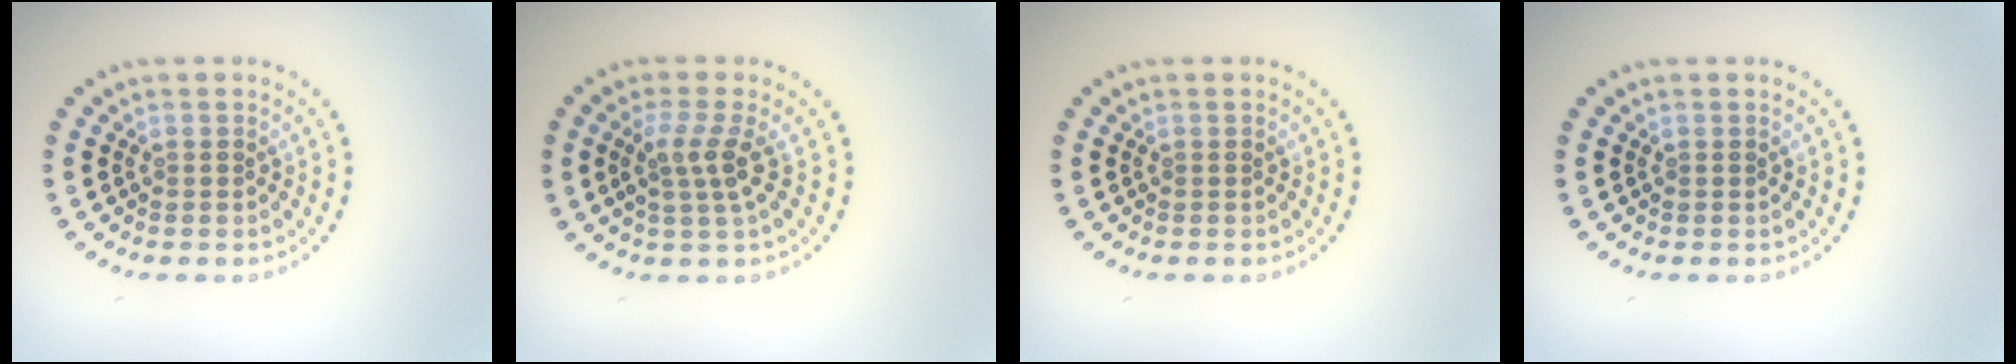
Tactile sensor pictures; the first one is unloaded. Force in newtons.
{"total": 2.6, "press": 2.0, "slide": 1.7}
{"total": 0.0}
{"total": 0.0}